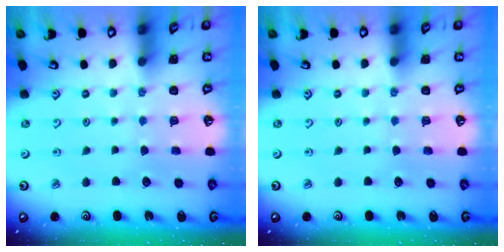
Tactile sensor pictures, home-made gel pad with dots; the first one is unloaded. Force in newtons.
{"total": 0.0}